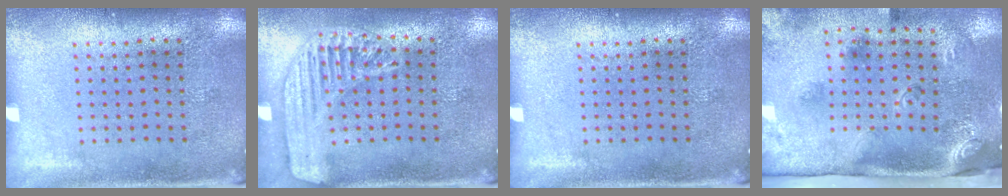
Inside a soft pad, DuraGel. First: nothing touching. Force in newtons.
{"total": 1.6, "press": 1.6, "slide": 0.4}
{"total": 0.0}
{"total": 3.2, "press": 2.0, "slide": 2.5}